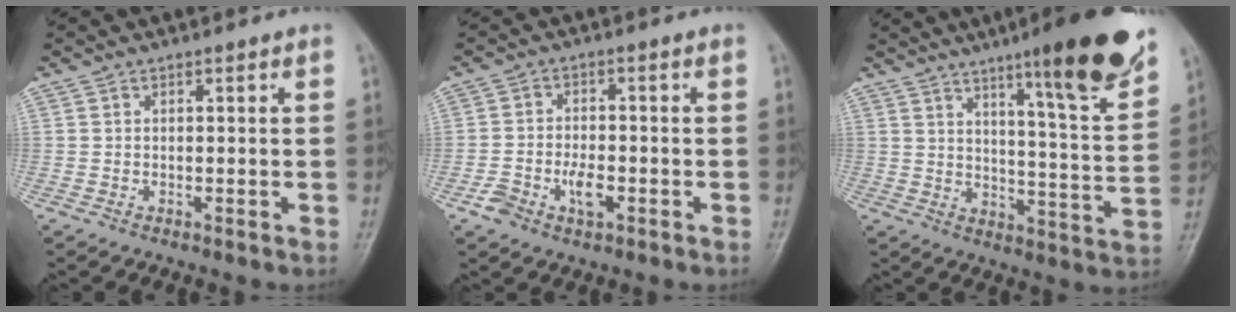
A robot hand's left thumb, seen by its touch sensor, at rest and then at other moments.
{"total": 5.8, "force": [-2.4, 3.3, 4.1], "torque": [-0.076, 0.017, -0.041]}
{"total": 18.0, "force": [11.4, 2.1, 13.7], "torque": [-0.170, -0.063, 0.167]}